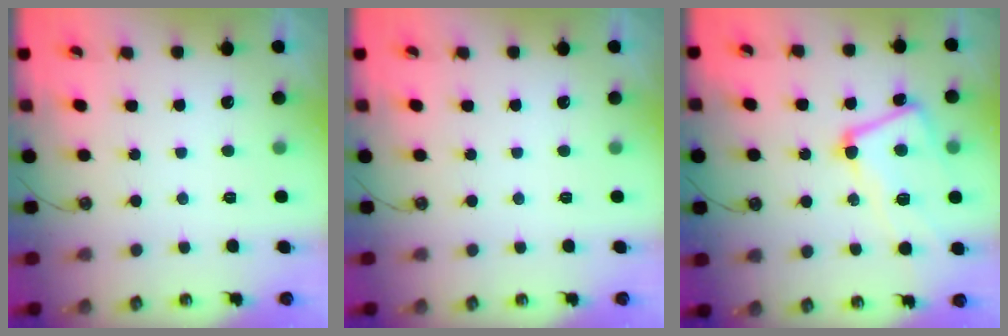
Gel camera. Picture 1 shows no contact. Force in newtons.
{"total": 0.0}
{"total": 7.6, "press": 7.4, "slide": 1.4}